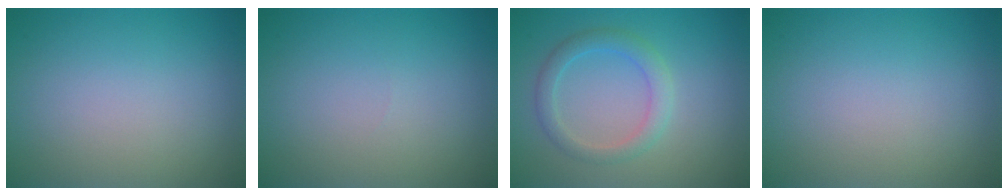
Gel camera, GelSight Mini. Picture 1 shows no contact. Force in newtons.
{"total": 0.0}
{"total": 2.6, "press": 2.6, "slide": 0.4}
{"total": 0.0}